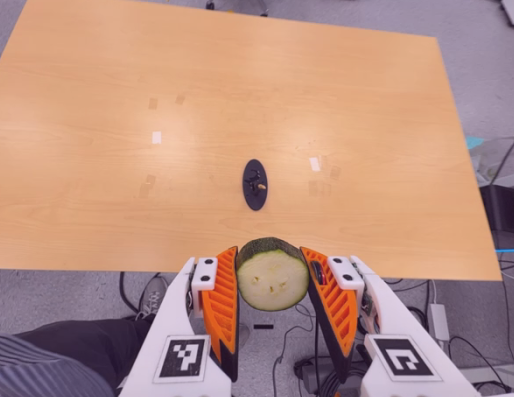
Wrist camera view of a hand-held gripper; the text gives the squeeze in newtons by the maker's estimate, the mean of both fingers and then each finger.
{"total": 12.0, "left": 12.3, "right": 11.7}